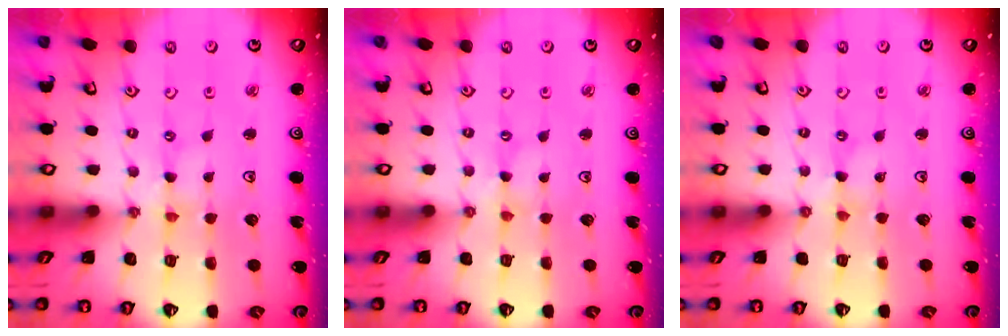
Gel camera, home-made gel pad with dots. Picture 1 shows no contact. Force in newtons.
{"total": 0.0}
{"total": 0.0}